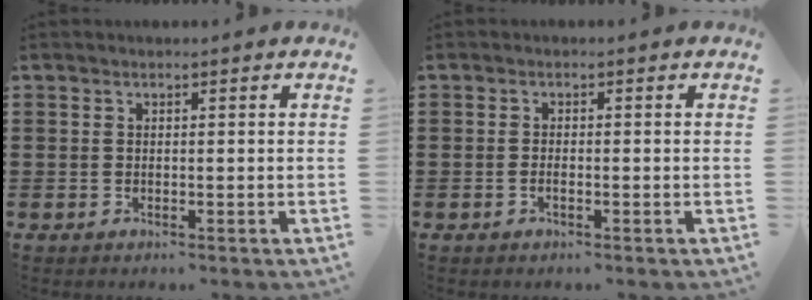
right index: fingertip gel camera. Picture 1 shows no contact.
{"total": 0.8, "force": [-0.4, 0.0, 0.7], "torque": [-0.015, -0.008, -0.004]}